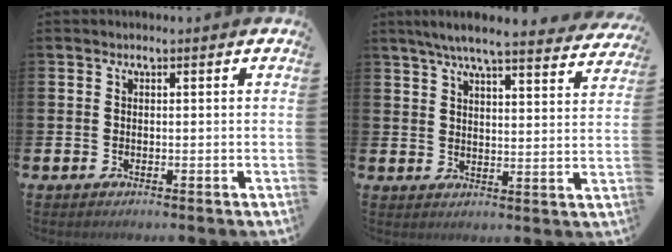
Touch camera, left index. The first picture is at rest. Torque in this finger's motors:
{"motor_torque": [1.09, -1.05, 0.84, 0.21]}